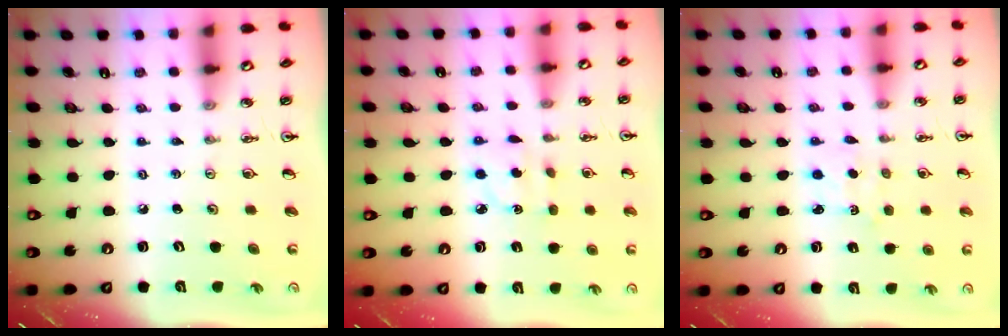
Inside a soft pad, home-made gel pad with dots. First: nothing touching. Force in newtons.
{"total": 3.1, "press": 3.1, "slide": 0.3}
{"total": 1.7, "press": 1.7, "slide": 0.3}